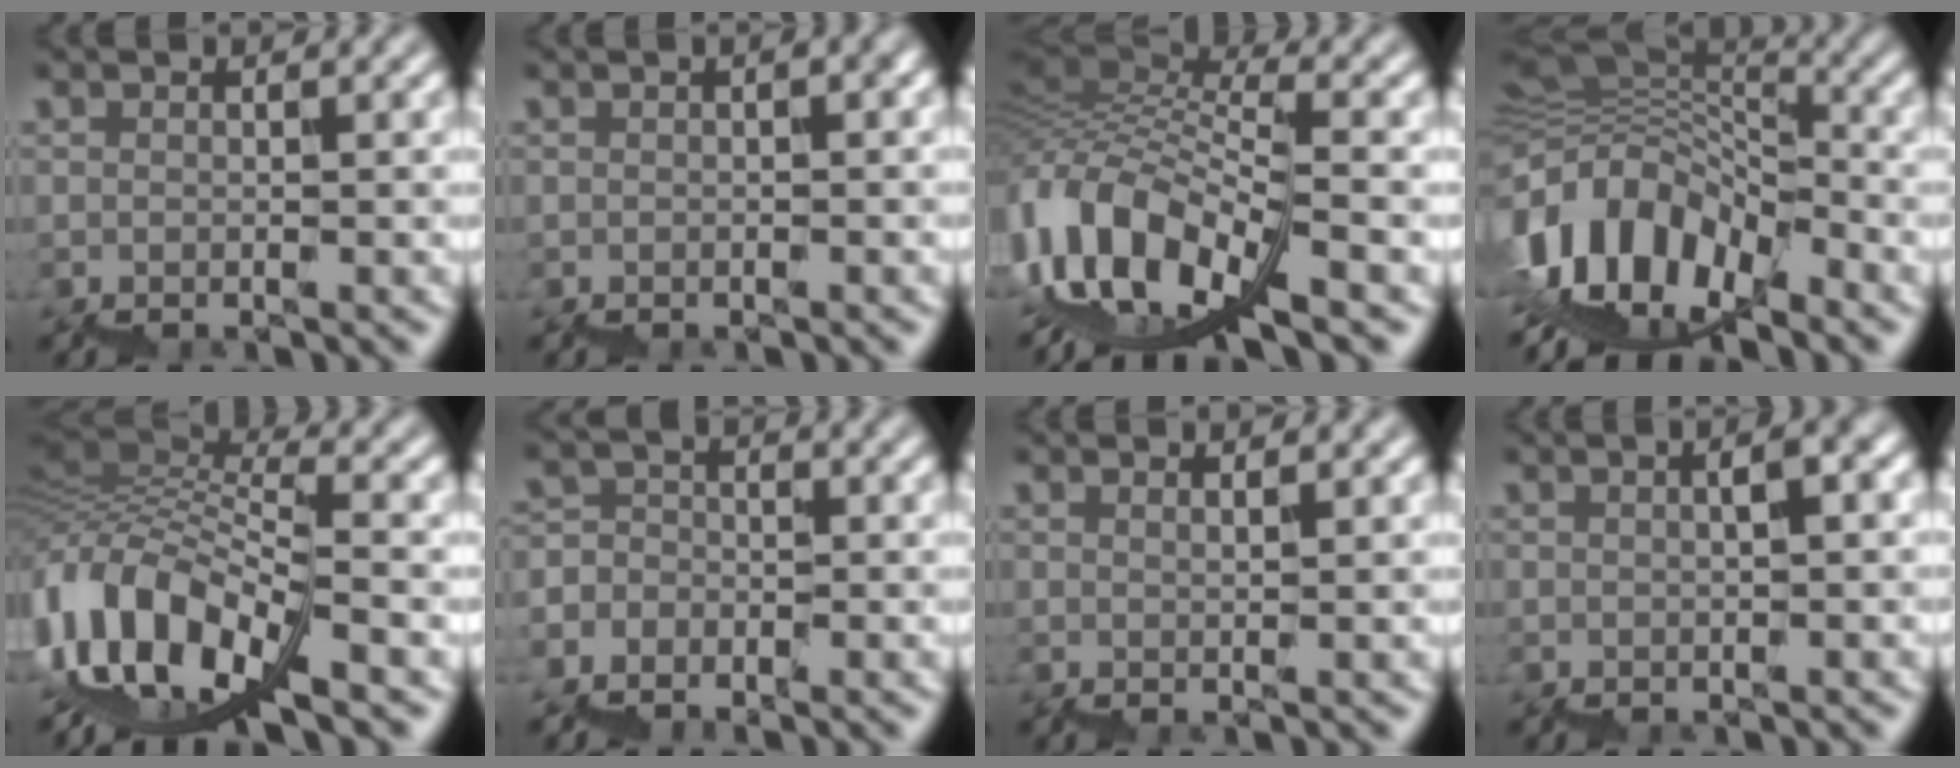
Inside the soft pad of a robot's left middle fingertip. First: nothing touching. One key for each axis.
{"total": 1.2, "fx": -0.4, "fy": 0.4, "fz": 1.1, "tx": -0.012, "ty": 0.007, "tz": -0.003}
{"total": 9.6, "fx": -2.8, "fy": 4.8, "fz": 7.8, "tx": -0.158, "ty": 0.022, "tz": -0.057}
{"total": 10.7, "fx": -4.1, "fy": 6.2, "fz": 7.7, "tx": -0.155, "ty": 0.030, "tz": -0.090}
{"total": 10.3, "fx": -3.6, "fy": 4.7, "fz": 8.5, "tx": -0.172, "ty": 0.028, "tz": -0.072}
{"total": 1.7, "fx": -1.3, "fy": 0.9, "fz": -0.4, "tx": -0.004, "ty": 0.011, "tz": -0.033}
{"total": 1.9, "fx": 1.4, "fy": 0.5, "fz": 1.1, "tx": 0.004, "ty": 0.004, "tz": 0.021}
{"total": 2.5, "fx": 0.6, "fy": 0.6, "fz": 2.4, "tx": -0.022, "ty": 0.010, "tz": 0.007}